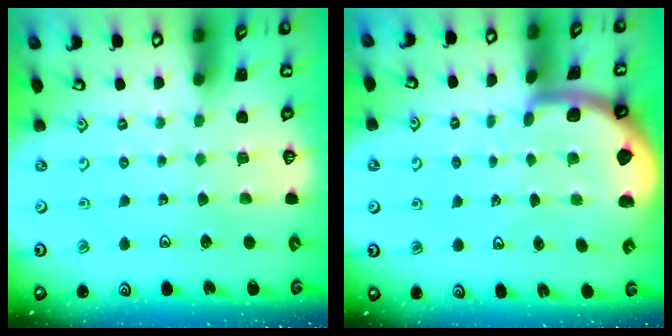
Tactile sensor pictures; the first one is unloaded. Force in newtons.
{"total": 2.5, "press": 2.4, "slide": 0.5}